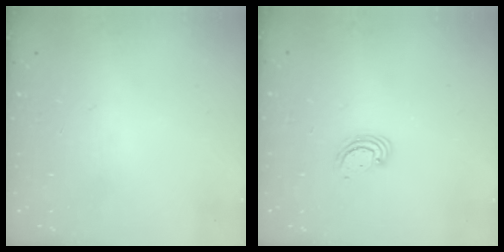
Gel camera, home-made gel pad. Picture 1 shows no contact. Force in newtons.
{"total": 2.5, "press": 2.5, "slide": 0.3}